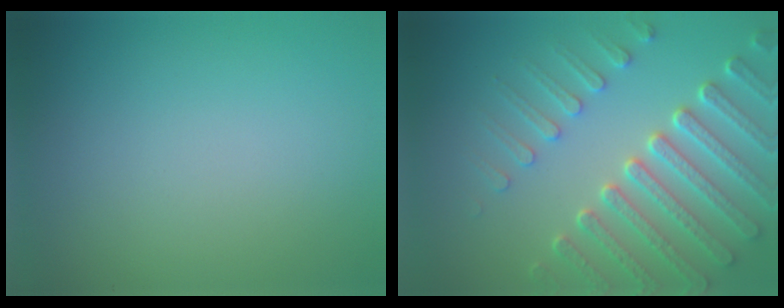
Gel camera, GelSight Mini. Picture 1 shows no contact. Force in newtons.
{"total": 7.2, "press": 5.7, "slide": 4.4}